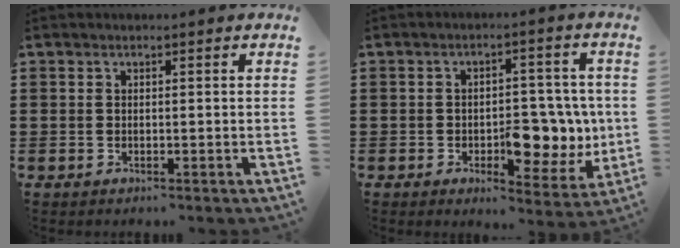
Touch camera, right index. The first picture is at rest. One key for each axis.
{"total": 8.9, "fx": -1.4, "fy": 5.2, "fz": 7.0, "tx": -0.099, "ty": 0.011, "tz": -0.021}